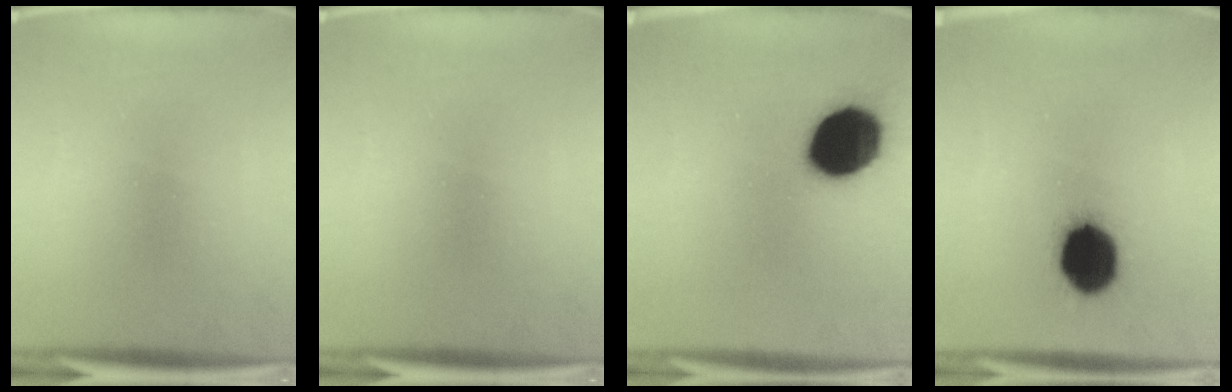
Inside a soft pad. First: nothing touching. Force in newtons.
{"total": 0.0}
{"total": 18.7}
{"total": 15.3}